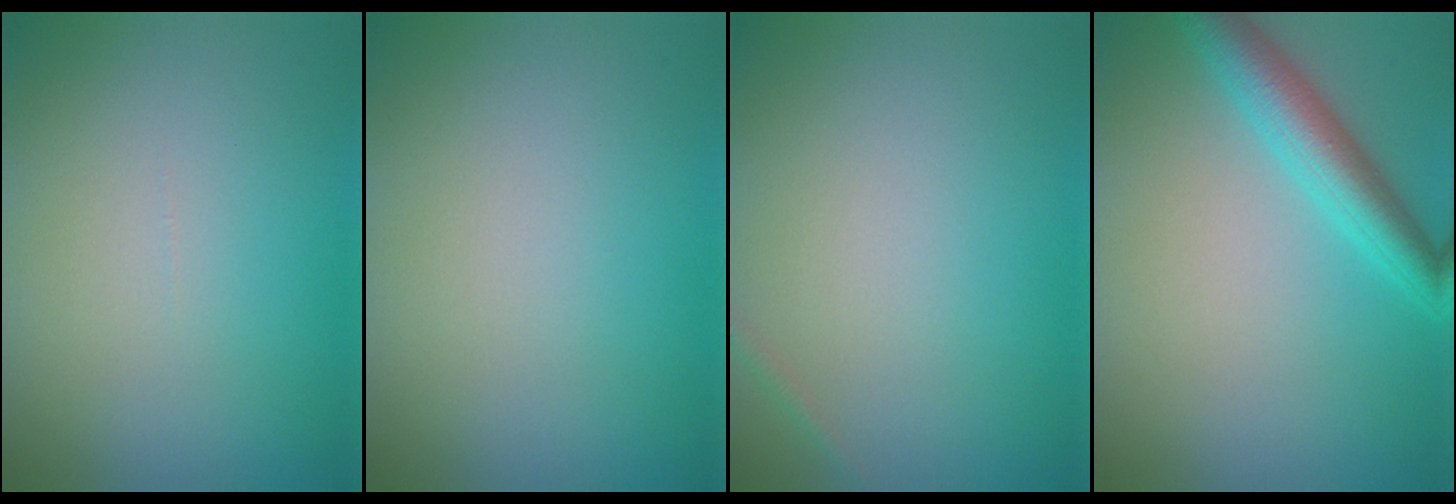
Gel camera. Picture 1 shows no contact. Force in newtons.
{"total": 0.0}
{"total": 0.5, "press": 0.5, "slide": 0.0}
{"total": 4.5, "press": 4.5, "slide": 0.1}